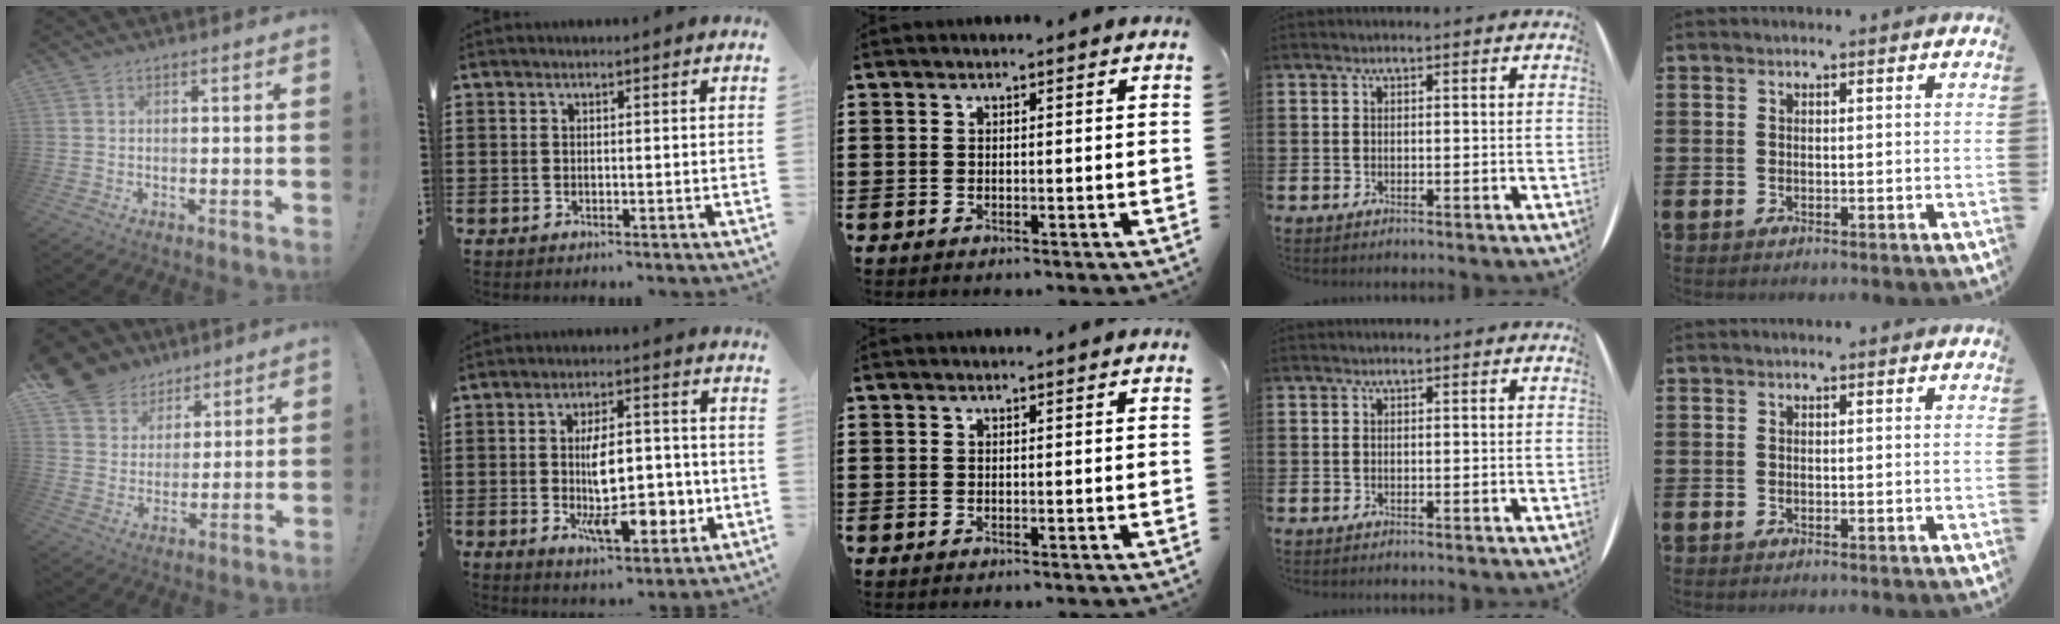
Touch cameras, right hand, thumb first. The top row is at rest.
{"thumb": {"total": 10.9, "force": [7.5, 7.7, 1.7], "torque": [-0.034, -0.055, 0.152]}, "index": {"total": 11.0, "force": [-1.9, 5.0, 9.6], "torque": [-0.151, -0.010, -0.035]}}